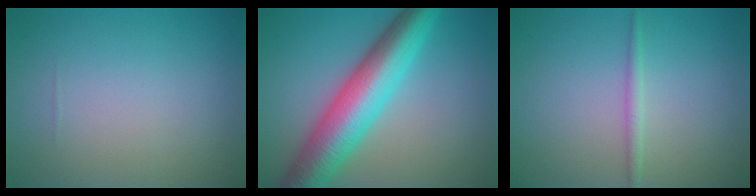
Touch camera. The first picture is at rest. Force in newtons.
{"total": 9.2, "press": 9.2, "slide": 0.0}
{"total": 1.2, "press": 1.2, "slide": 0.0}